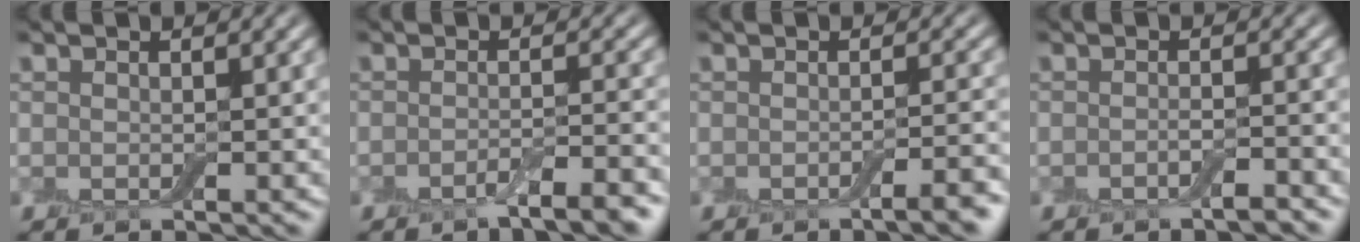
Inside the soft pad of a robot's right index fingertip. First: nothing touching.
{"total": 3.1, "force": [-2.0, 0.5, 2.3], "torque": [-0.032, 0.002, -0.041]}
{"total": 2.9, "force": [-1.6, 0.6, 2.3], "torque": [-0.024, 0.003, -0.029]}
{"total": 1.7, "force": [-1.1, 0.3, 1.3], "torque": [-0.017, 0.002, -0.024]}